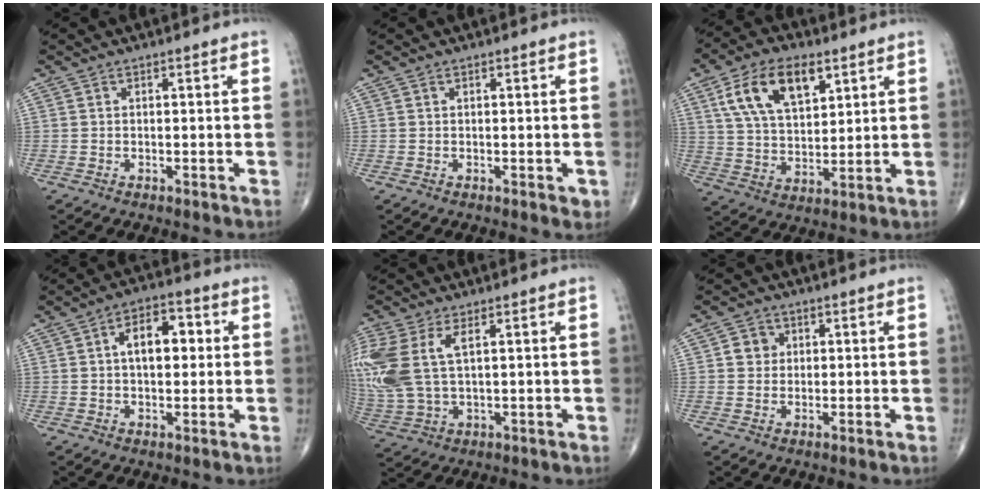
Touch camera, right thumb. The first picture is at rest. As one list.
[{"total": 1.3, "force": [0.0, 0.7, 1.2], "torque": [-0.009, -0.003, 0.000]}, {"total": 14.2, "force": [6.5, 7.6, 10.2], "torque": [-0.166, -0.013, 0.122]}, {"total": 8.8, "force": [1.4, 5.0, 7.1], "torque": [-0.091, 0.017, 0.018]}, {"total": 15.8, "force": [3.9, 8.5, 12.7], "torque": [-0.331, 0.000, 0.084]}, {"total": 3.3, "force": [0.7, 3.0, 1.1], "torque": [0.001, 0.002, 0.007]}]